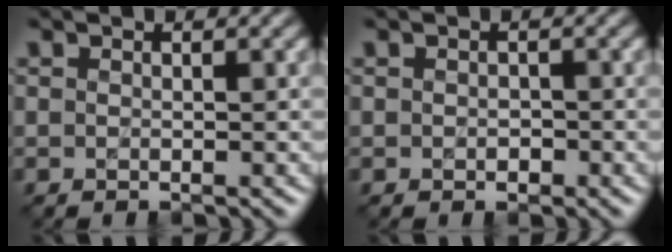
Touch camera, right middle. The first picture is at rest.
{"total": 0.7, "force": [-0.1, 0.5, 0.4], "torque": [-0.006, 0.001, -0.002]}